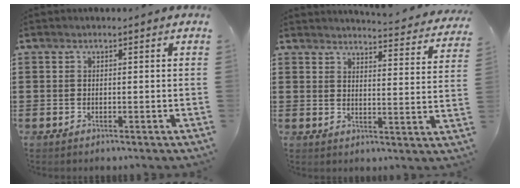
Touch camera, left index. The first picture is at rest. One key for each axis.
{"total": 3.9, "fx": 3.8, "fy": -0.3, "fz": 0.5, "tx": -0.012, "ty": -0.036, "tz": 0.061}